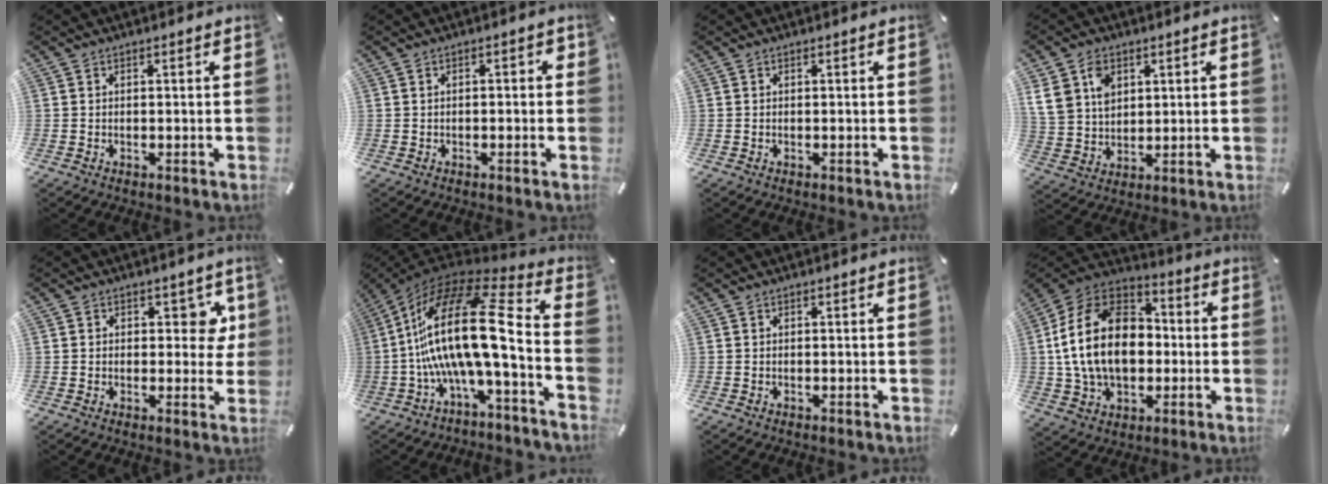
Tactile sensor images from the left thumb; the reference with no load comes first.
{"total": 1.5, "force": [-0.7, 0.8, 1.1], "torque": [-0.020, 0.004, -0.014]}
{"total": 0.0}
{"total": 9.4, "force": [3.6, 7.3, 4.6], "torque": [-0.098, 0.003, 0.066]}
{"total": 6.6, "force": [2.1, 4.4, 4.4], "torque": [-0.045, -0.002, 0.029]}
{"total": 22.5, "force": [-1.1, 7.0, 21.3], "torque": [-0.450, -0.019, -0.030]}
{"total": 0.0}
{"total": 19.8, "force": [-0.5, 14.8, 13.1], "torque": [-0.283, 0.013, -0.013]}